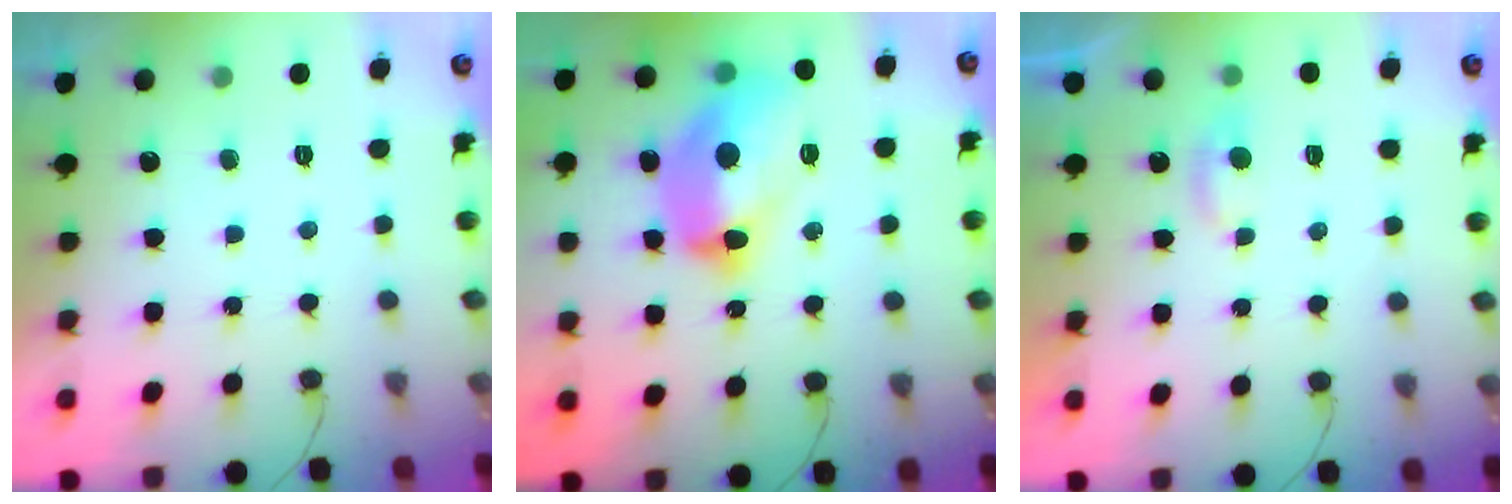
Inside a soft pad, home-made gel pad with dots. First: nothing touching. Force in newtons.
{"total": 15.8, "press": 15.7, "slide": 1.7}
{"total": 2.8, "press": 2.8, "slide": 0.3}